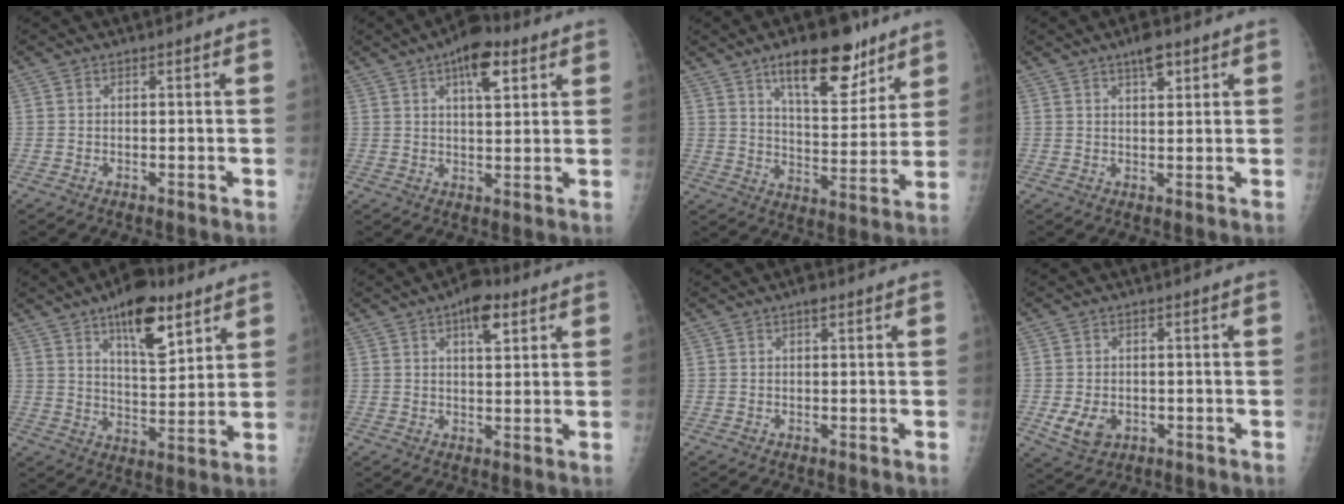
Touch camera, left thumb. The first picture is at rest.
{"total": 9.2, "force": [4.6, 3.8, 7.0], "torque": [-0.088, -0.011, 0.068]}
{"total": 15.2, "force": [9.7, 6.1, 10.0], "torque": [-0.107, -0.057, 0.153]}
{"total": 4.1, "force": [2.5, 1.5, 2.8], "torque": [-0.032, -0.011, 0.040]}
{"total": 13.6, "force": [7.9, 5.5, 9.6], "torque": [-0.114, -0.043, 0.125]}
{"total": 6.6, "force": [3.4, 2.9, 4.9], "torque": [-0.054, -0.009, 0.047]}
{"total": 1.3, "force": [0.7, 0.5, 0.9], "torque": [-0.007, 0.001, 0.009]}
{"total": 4.9, "force": [-1.3, 3.7, 3.0], "torque": [-0.045, -0.003, -0.011]}